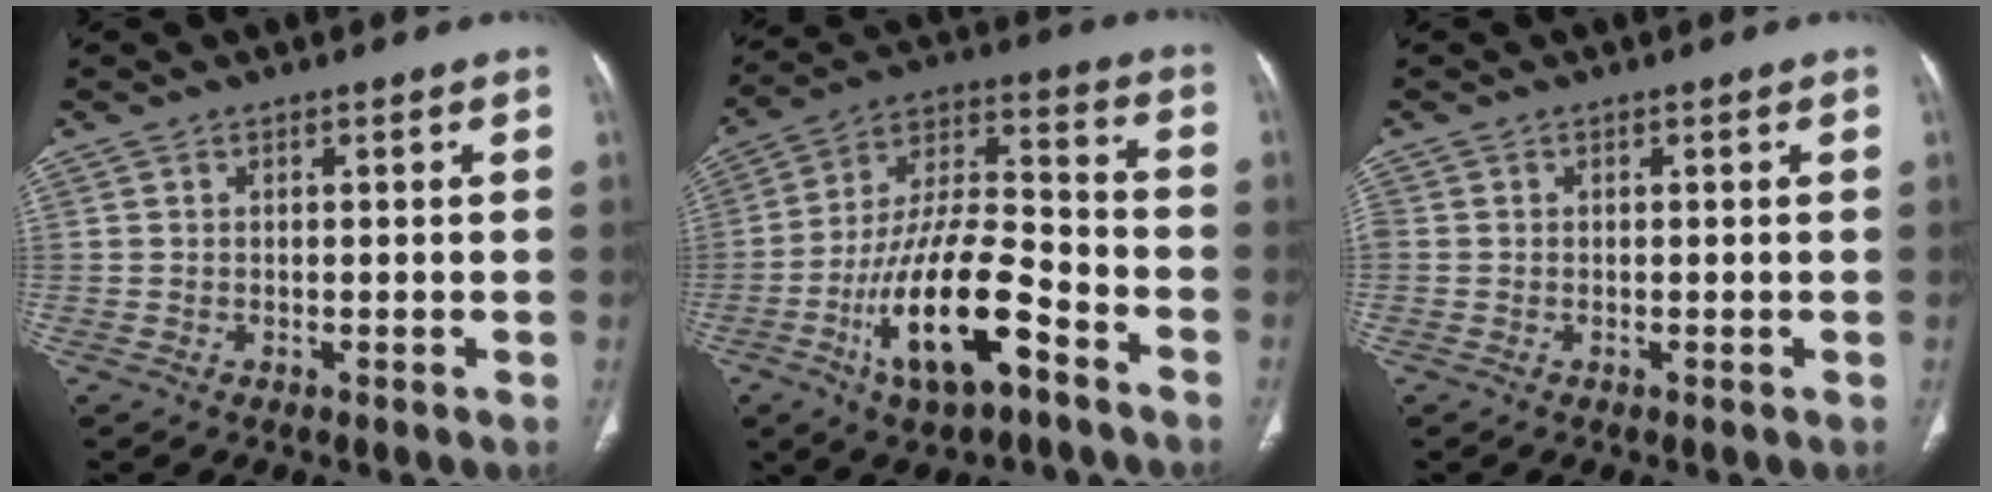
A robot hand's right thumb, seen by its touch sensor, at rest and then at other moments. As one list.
[{"total": 19.1, "force": [-9.1, 7.4, 15.1], "torque": [-0.270, 0.064, -0.157]}, {"total": 0.6, "force": [-0.2, 0.3, 0.5], "torque": [-0.020, -0.002, -0.007]}]